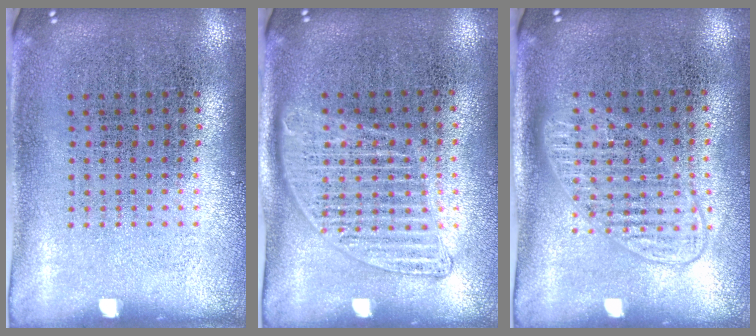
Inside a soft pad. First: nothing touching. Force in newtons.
{"total": 1.4, "press": 1.3, "slide": 0.6}
{"total": 1.5, "press": 1.3, "slide": 0.7}